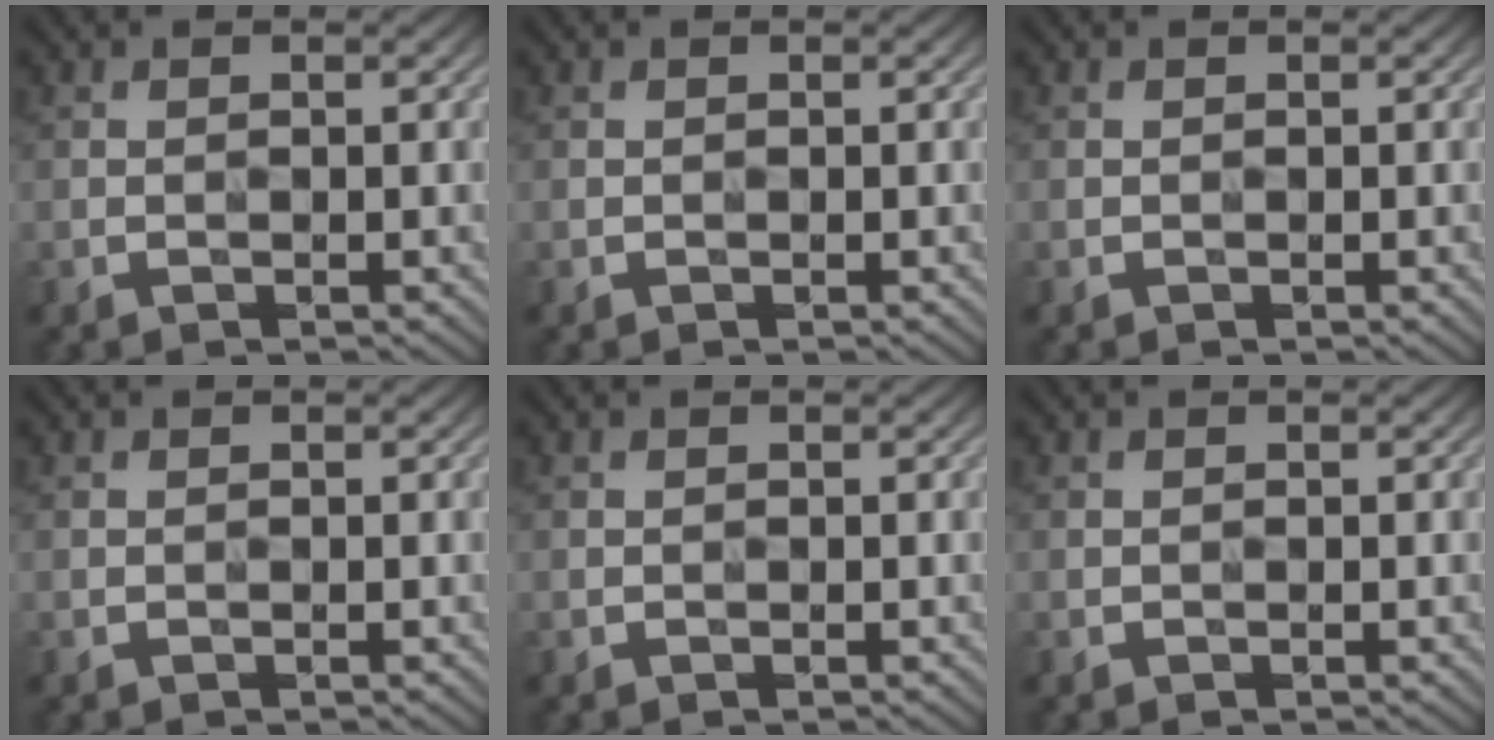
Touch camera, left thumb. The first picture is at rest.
{"total": 0.0}
{"total": 0.0}
{"total": 0.0}
{"total": 0.0}
{"total": 0.0}